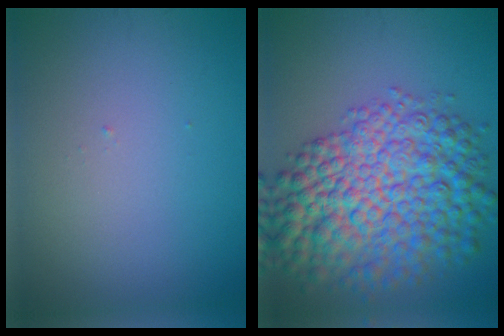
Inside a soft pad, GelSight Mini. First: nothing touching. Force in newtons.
{"total": 11.3, "press": 11.3, "slide": 0.3}